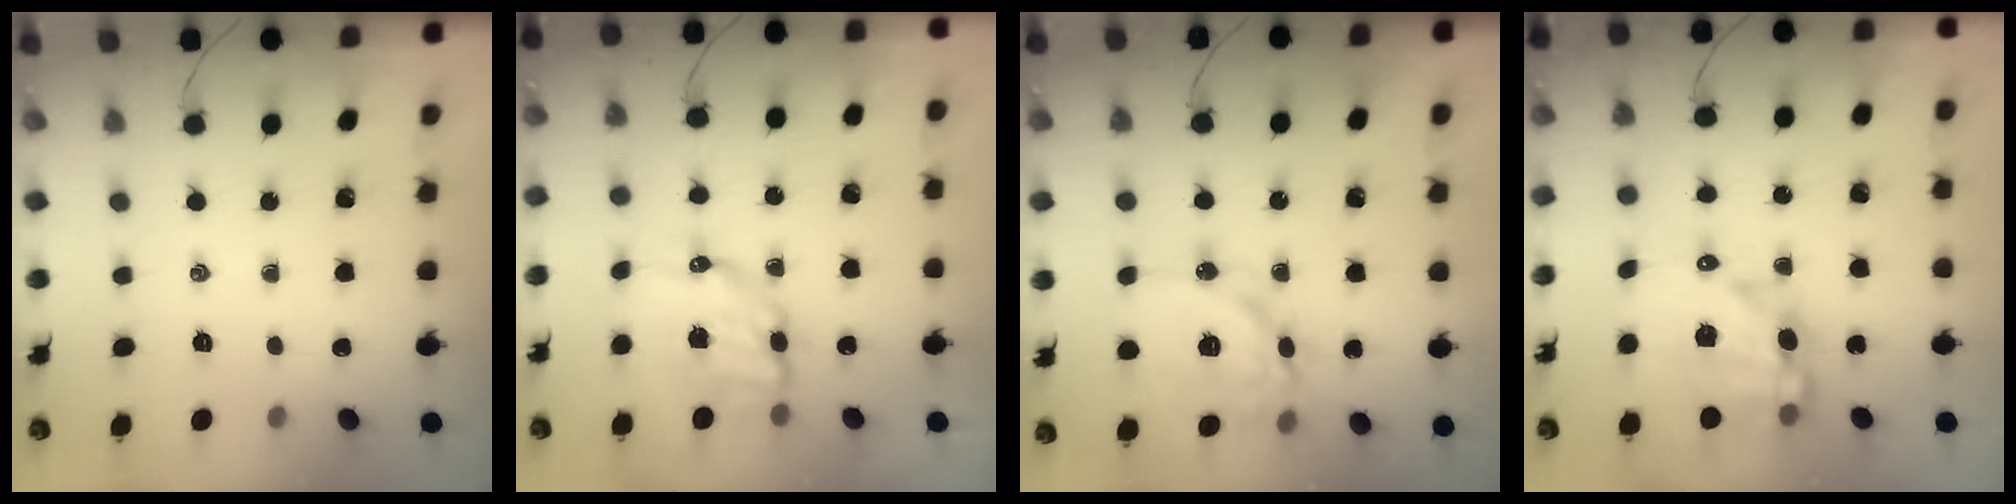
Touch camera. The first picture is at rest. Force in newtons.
{"total": 9.8, "press": 9.7, "slide": 1.7}
{"total": 16.0, "press": 15.8, "slide": 2.4}
{"total": 14.5, "press": 14.1, "slide": 3.4}